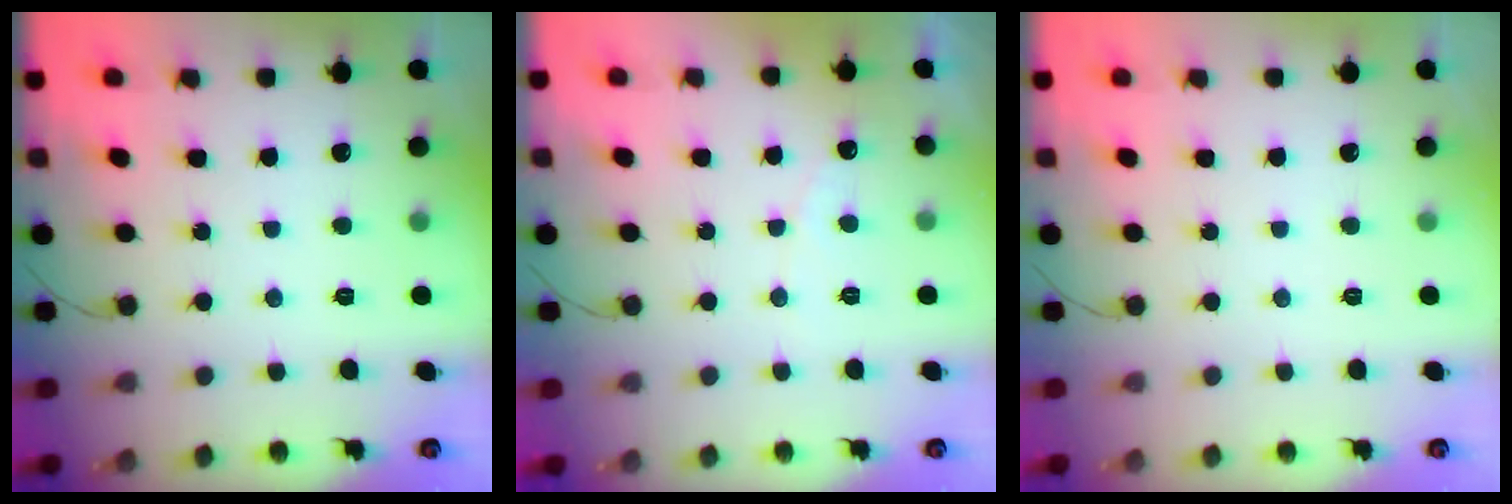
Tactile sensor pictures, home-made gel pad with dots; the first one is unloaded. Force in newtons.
{"total": 2.7, "press": 2.7, "slide": 0.2}
{"total": 0.0}